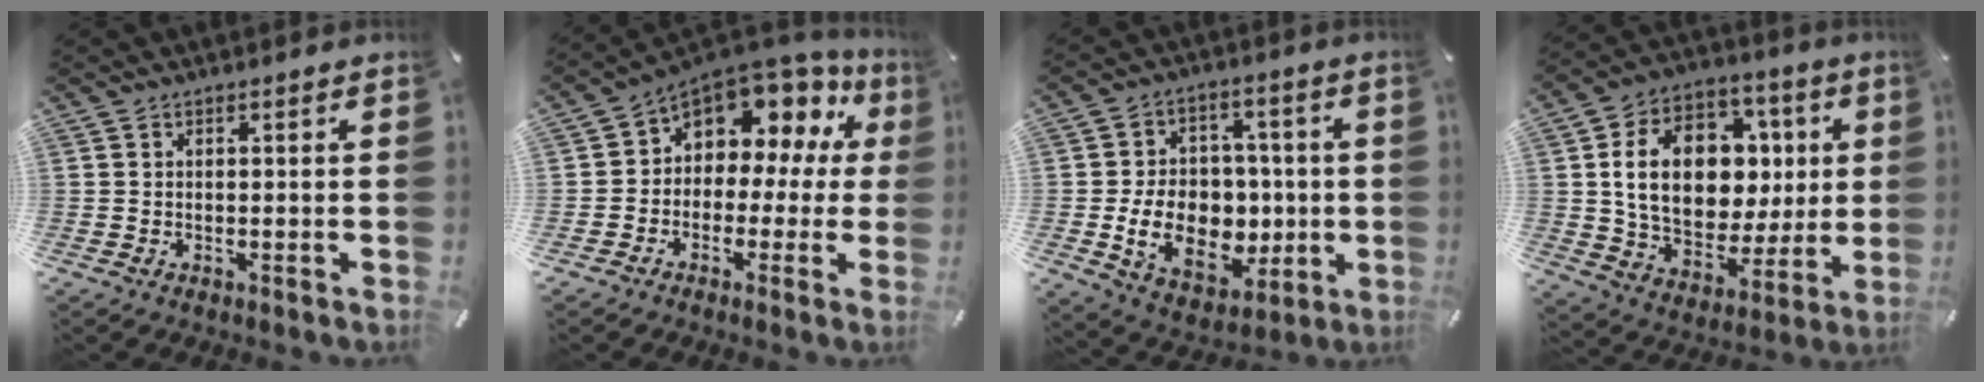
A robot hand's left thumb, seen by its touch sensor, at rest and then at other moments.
{"total": 8.4, "force": [4.5, 6.1, 3.6], "torque": [-0.064, -0.047, 0.078]}
{"total": 14.9, "force": [-2.4, 11.6, 9.1], "torque": [-0.168, 0.006, -0.033]}
{"total": 19.6, "force": [3.2, 14.7, 12.6], "torque": [-0.219, -0.004, 0.066]}